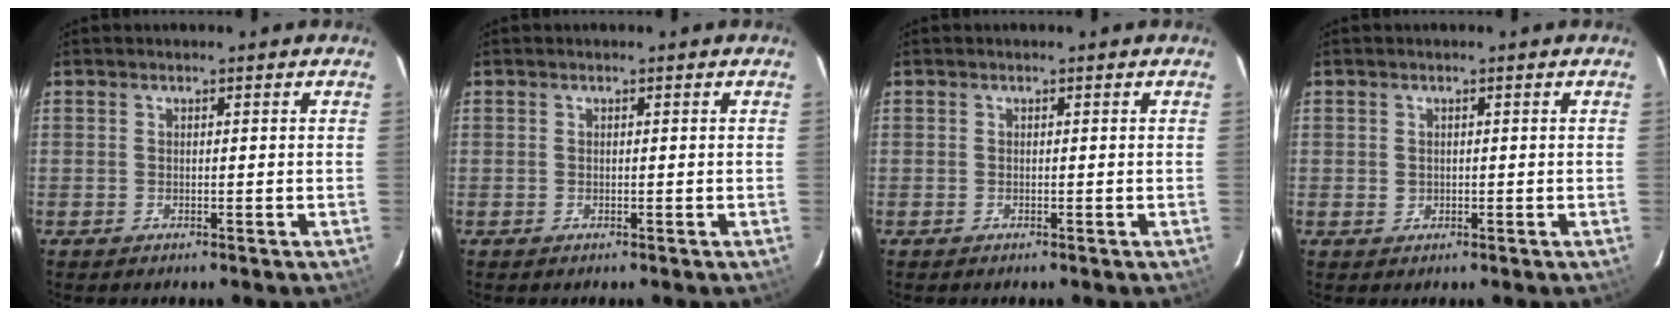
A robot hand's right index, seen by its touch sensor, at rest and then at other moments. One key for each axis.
{"total": 0.0}
{"total": 0.0}
{"total": 1.3, "fx": 0.0, "fy": 1.3, "fz": 0.1, "tx": 0.001, "ty": 0.002, "tz": 0.002}